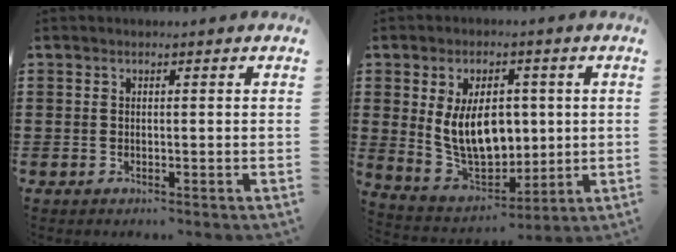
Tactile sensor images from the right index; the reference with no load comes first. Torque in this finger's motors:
{"motor_torque": [1.64, 0.50, 1.05, 0.21]}